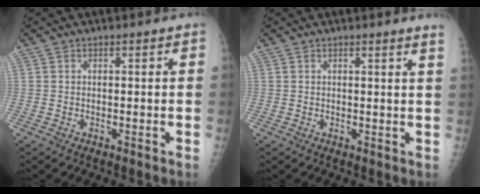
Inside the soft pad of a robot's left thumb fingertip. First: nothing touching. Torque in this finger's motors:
{"motor_torque": [0.08, 0.60, -0.03, -0.01, 0.01]}